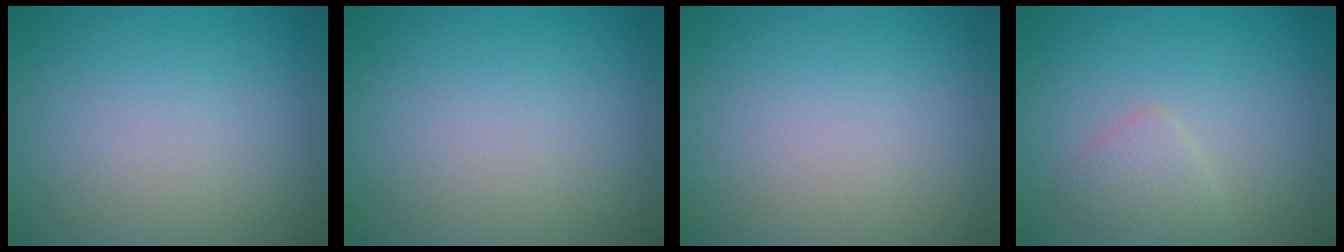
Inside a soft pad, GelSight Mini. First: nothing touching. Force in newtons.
{"total": 0.0}
{"total": 0.0}
{"total": 1.8, "press": 1.8, "slide": 0.1}